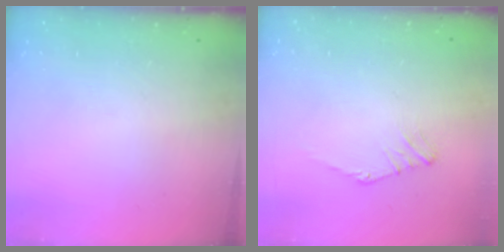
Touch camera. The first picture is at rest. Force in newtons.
{"total": 0.9, "press": 0.8, "slide": 0.4}